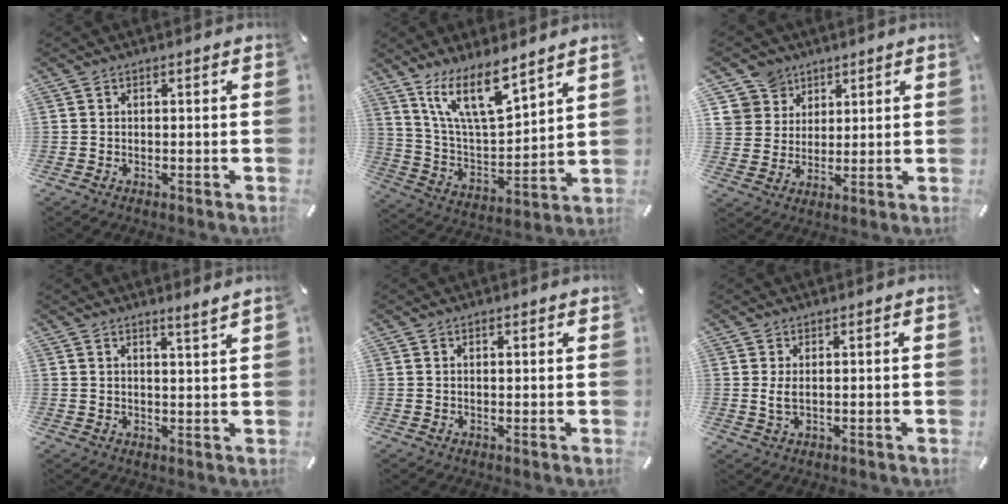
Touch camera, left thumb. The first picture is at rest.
{"total": 14.9, "force": [10.7, 5.2, 9.1], "torque": [-0.182, -0.053, 0.191]}
{"total": 8.4, "force": [4.6, 7.0, 0.0], "torque": [-0.014, -0.029, 0.091]}
{"total": 2.9, "force": [2.7, -0.7, 0.7], "torque": [-0.018, -0.017, 0.049]}
{"total": 0.9, "force": [0.6, 0.4, 0.5], "torque": [-0.008, 0.001, 0.010]}
{"total": 2.6, "force": [0.5, 1.1, 2.3], "torque": [-0.052, 0.000, 0.007]}